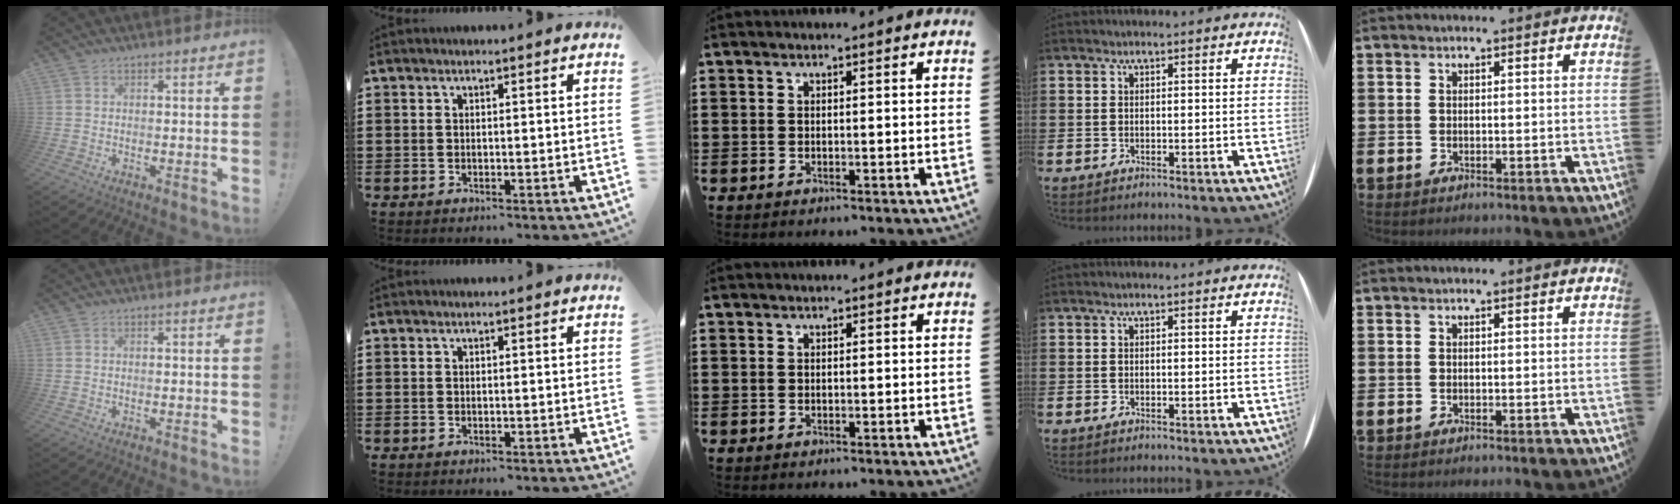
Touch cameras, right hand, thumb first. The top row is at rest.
{}